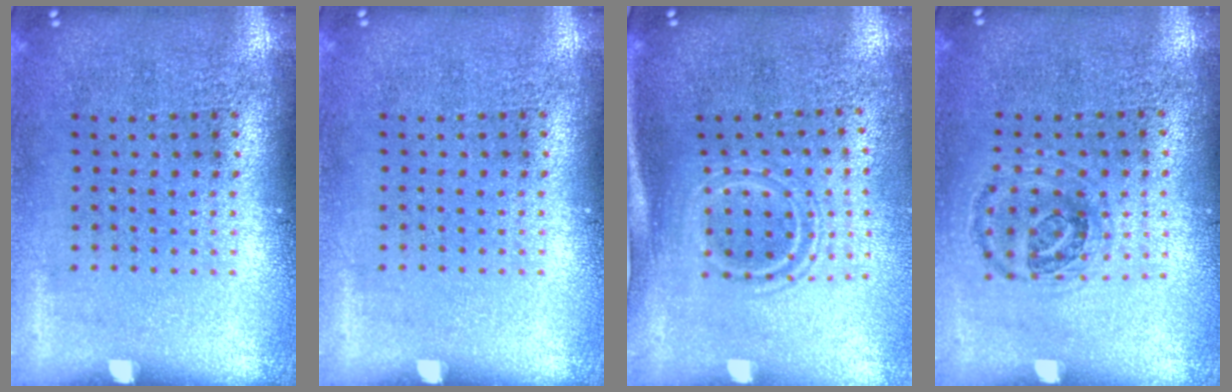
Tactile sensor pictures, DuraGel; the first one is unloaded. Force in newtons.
{"total": 0.0}
{"total": 1.7, "press": 1.1, "slide": 1.4}
{"total": 1.0, "press": 0.9, "slide": 0.3}